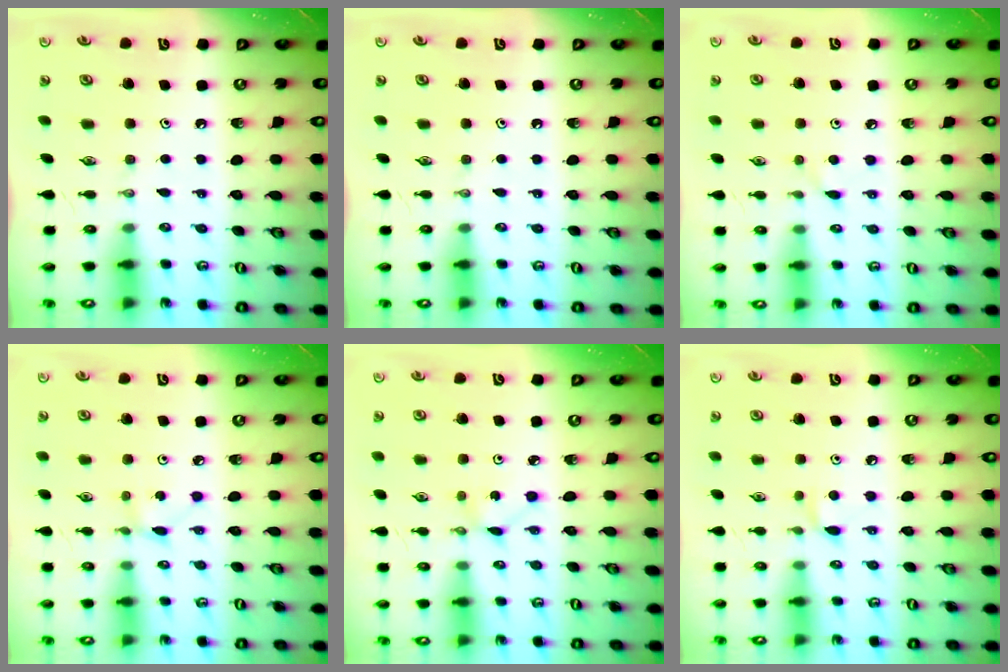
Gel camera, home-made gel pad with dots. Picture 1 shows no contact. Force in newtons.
{"total": 0.0}
{"total": 3.7, "press": 3.7, "slide": 0.5}
{"total": 1.2, "press": 1.2, "slide": 0.1}
{"total": 1.3, "press": 1.3, "slide": 0.2}
{"total": 5.6, "press": 5.5, "slide": 0.7}